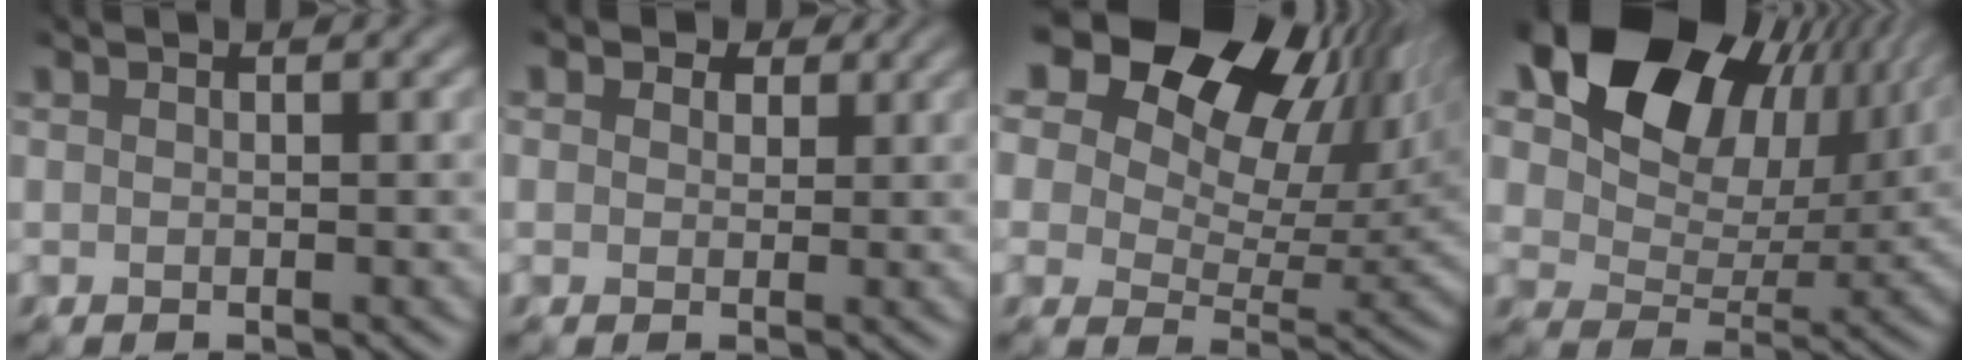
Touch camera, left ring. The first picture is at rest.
{"total": 3.0, "force": [1.5, 2.2, 1.6], "torque": [-0.021, 0.008, 0.011]}
{"total": 21.3, "force": [12.5, 12.1, 12.4], "torque": [-0.234, 0.086, 0.209]}
{"total": 16.5, "force": [9.3, 10.3, 8.9], "torque": [-0.160, 0.040, 0.153]}